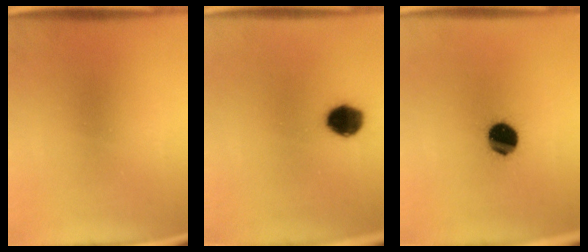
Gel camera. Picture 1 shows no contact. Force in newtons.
{"total": 8.3}
{"total": 11.5}